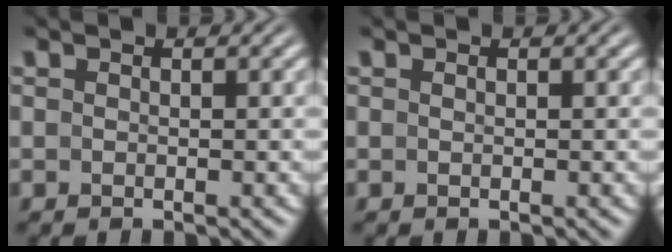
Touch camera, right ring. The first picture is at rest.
{"total": 0.0}